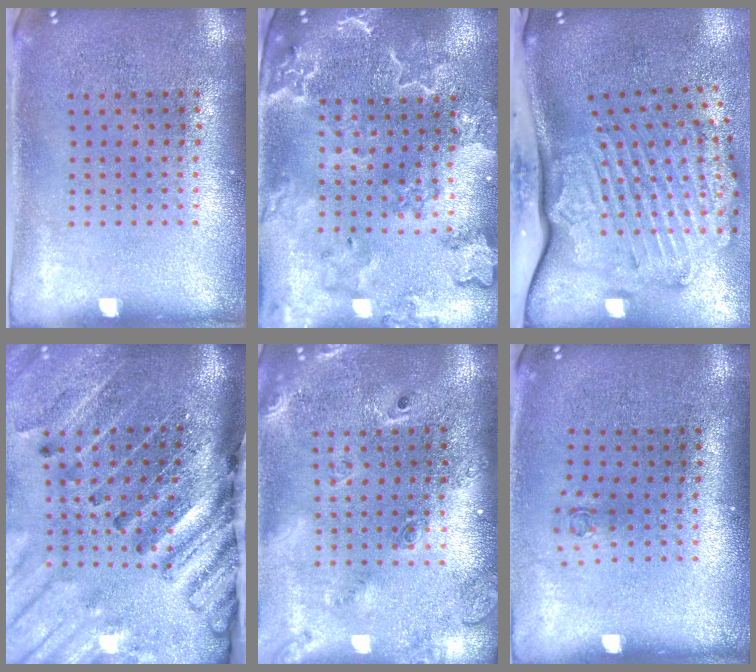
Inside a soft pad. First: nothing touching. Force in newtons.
{"total": 2.9, "press": 2.7, "slide": 1.1}
{"total": 3.6, "press": 2.5, "slide": 2.7}
{"total": 4.7, "press": 3.3, "slide": 3.3}
{"total": 2.3, "press": 1.7, "slide": 1.5}
{"total": 0.7, "press": 0.3, "slide": 0.7}